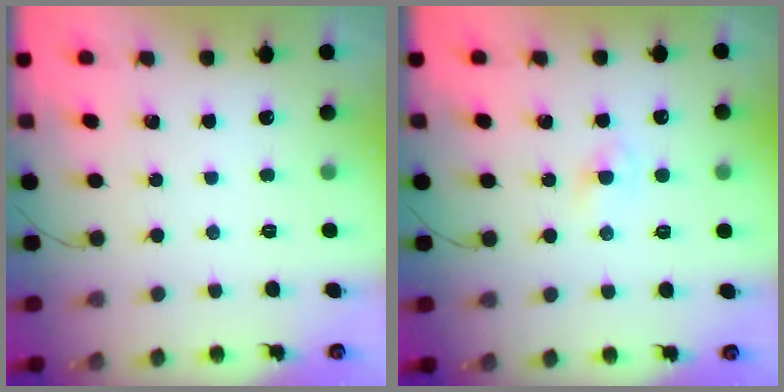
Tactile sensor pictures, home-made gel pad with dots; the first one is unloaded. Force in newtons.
{"total": 0.7, "press": 0.6, "slide": 0.5}